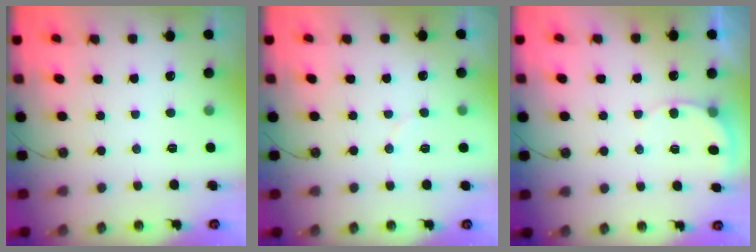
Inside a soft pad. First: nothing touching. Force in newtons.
{"total": 3.9, "press": 3.8, "slide": 1.0}
{"total": 5.7, "press": 5.6, "slide": 1.5}